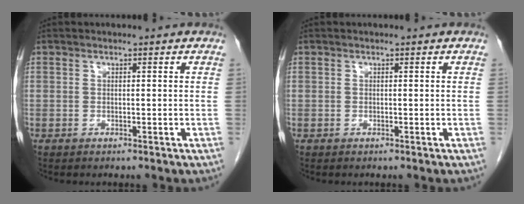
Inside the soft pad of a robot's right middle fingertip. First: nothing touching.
{"total": 0.0}